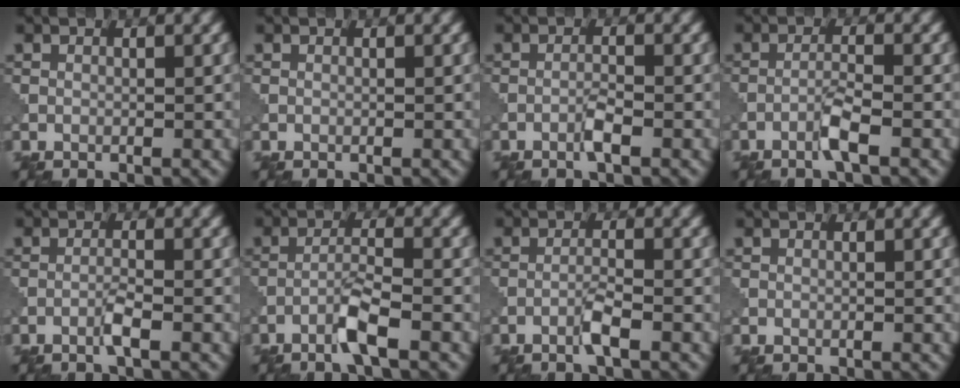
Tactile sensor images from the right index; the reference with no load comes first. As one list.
[{"total": 0.0}, {"total": 1.6, "force": [-0.9, 0.1, 1.3], "torque": [-0.025, 0.004, -0.020]}, {"total": 2.3, "force": [-1.4, 0.0, 1.9], "torque": [-0.037, 0.007, -0.031]}, {"total": 1.6, "force": [-0.9, 0.0, 1.3], "torque": [-0.026, 0.005, -0.020]}, {"total": 3.1, "force": [-1.9, 0.1, 2.4], "torque": [-0.049, 0.008, -0.042]}, {"total": 1.9, "force": [-1.1, 0.0, 1.5], "torque": [-0.029, 0.007, -0.026]}, {"total": 0.0}]